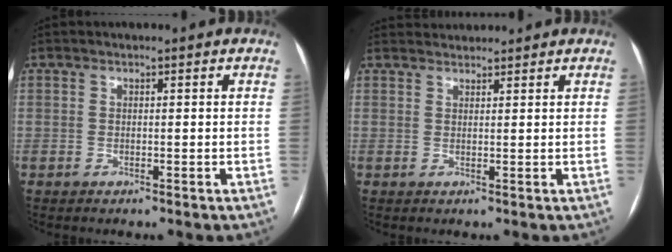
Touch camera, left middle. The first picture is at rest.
{"total": 2.9, "force": [2.8, 0.5, -0.1], "torque": [-0.001, 0.029, 0.051]}